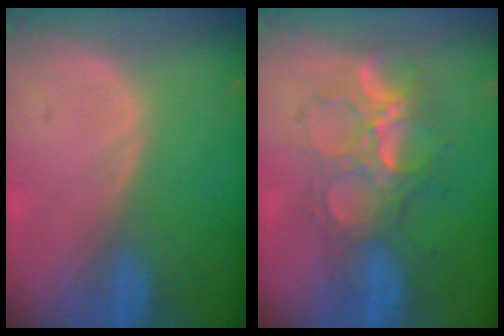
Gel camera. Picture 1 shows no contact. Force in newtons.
{"total": 8.9, "press": 8.3, "slide": 3.3}